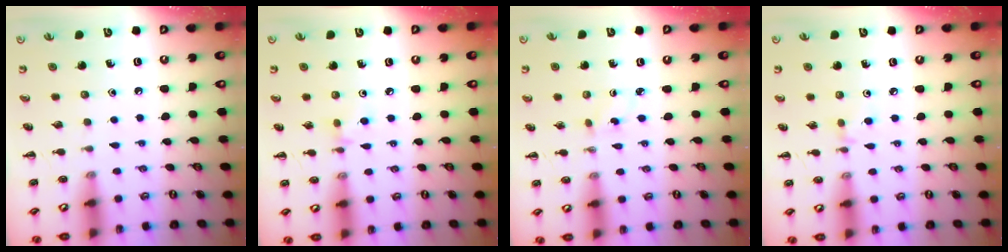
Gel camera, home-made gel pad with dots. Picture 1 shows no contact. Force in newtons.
{"total": 3.1, "press": 2.8, "slide": 1.2}
{"total": 1.5, "press": 1.3, "slide": 0.6}
{"total": 2.9, "press": 2.8, "slide": 0.9}